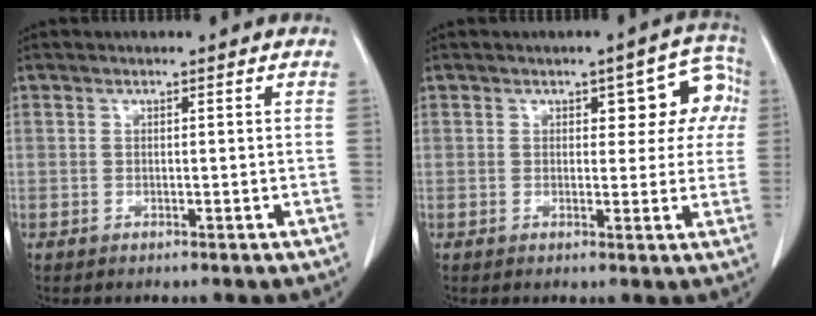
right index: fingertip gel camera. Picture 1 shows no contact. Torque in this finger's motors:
{"motor_torque": [0.14, 0.12, 0.09, 0.03]}